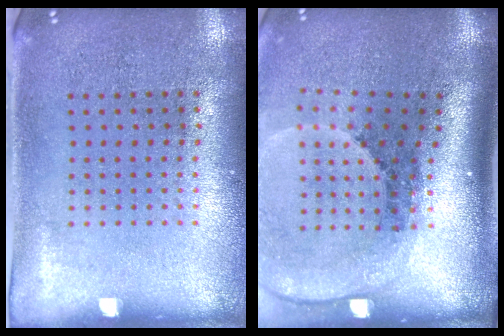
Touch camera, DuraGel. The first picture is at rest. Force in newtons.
{"total": 2.7, "press": 1.9, "slide": 2.0}